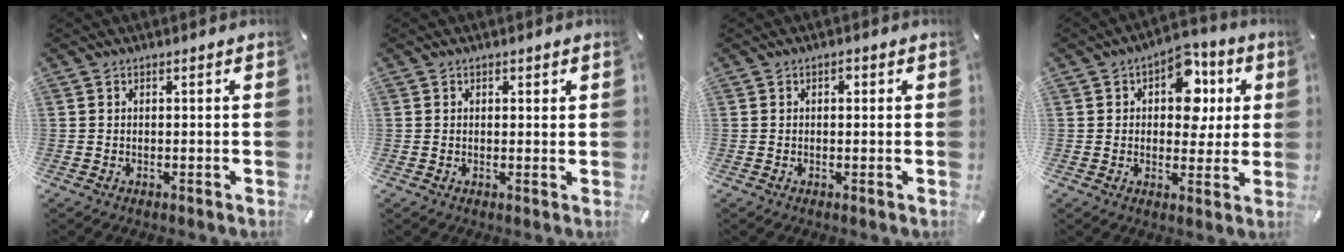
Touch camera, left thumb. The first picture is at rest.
{"total": 0.9, "force": [0.5, 0.7, 0.2], "torque": [0.003, -0.001, 0.007]}
{"total": 1.2, "force": [0.3, 0.9, 0.8], "torque": [-0.009, 0.002, 0.002]}
{"total": 11.3, "force": [3.5, 8.0, 7.1], "torque": [-0.088, -0.010, 0.059]}